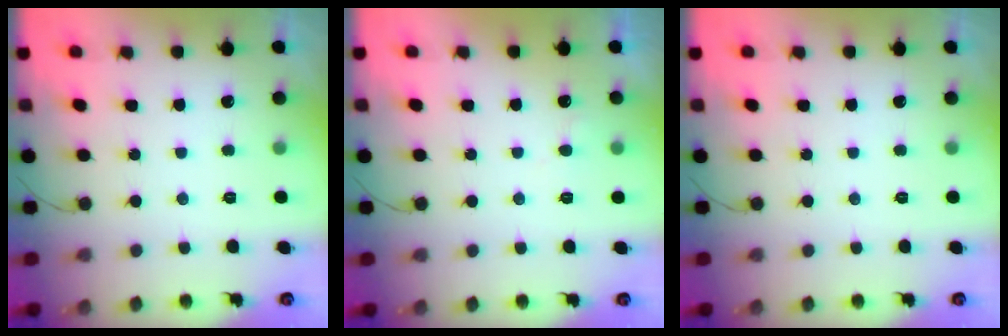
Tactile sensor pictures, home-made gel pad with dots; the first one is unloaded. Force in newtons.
{"total": 4.5, "press": 4.5, "slide": 0.4}
{"total": 0.0}